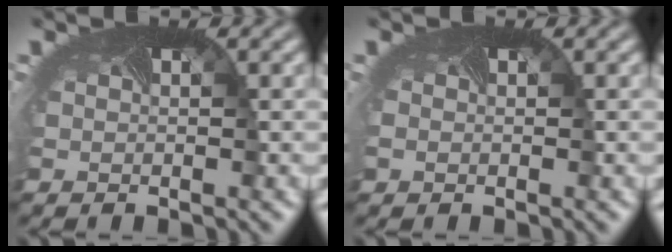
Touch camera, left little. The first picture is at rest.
{"total": 1.1, "force": [-0.3, 1.0, 0.4], "torque": [-0.011, 0.000, 0.000]}